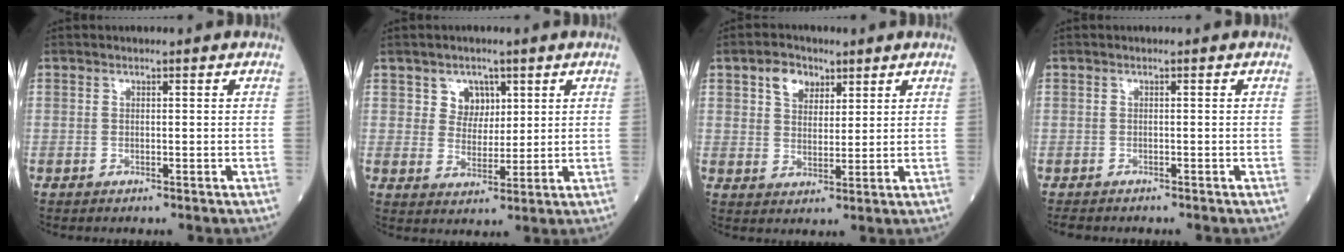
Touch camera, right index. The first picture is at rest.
{"total": 4.2, "force": [2.0, 3.4, 1.3], "torque": [-0.017, 0.003, 0.037]}
{"total": 5.2, "force": [2.8, 3.4, 2.6], "torque": [-0.051, 0.014, 0.053]}
{"total": 2.1, "force": [-1.9, 0.8, 0.5], "torque": [-0.012, -0.003, -0.029]}